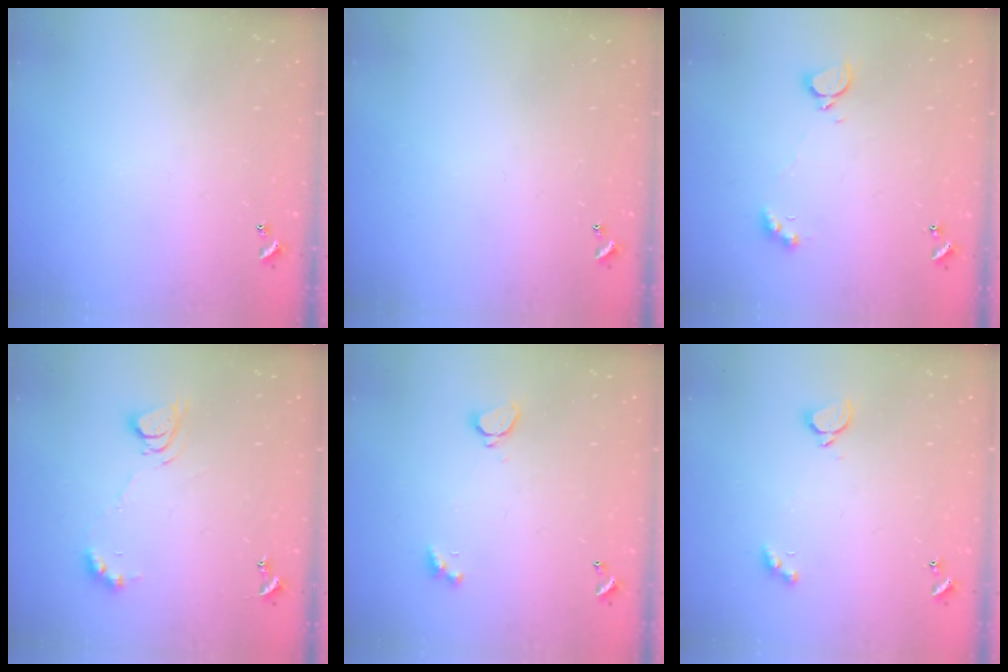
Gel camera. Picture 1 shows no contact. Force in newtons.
{"total": 0.0}
{"total": 2.5, "press": 2.4, "slide": 0.5}
{"total": 7.8, "press": 7.7, "slide": 0.9}
{"total": 1.7, "press": 1.7, "slide": 0.3}
{"total": 1.8, "press": 1.6, "slide": 0.8}